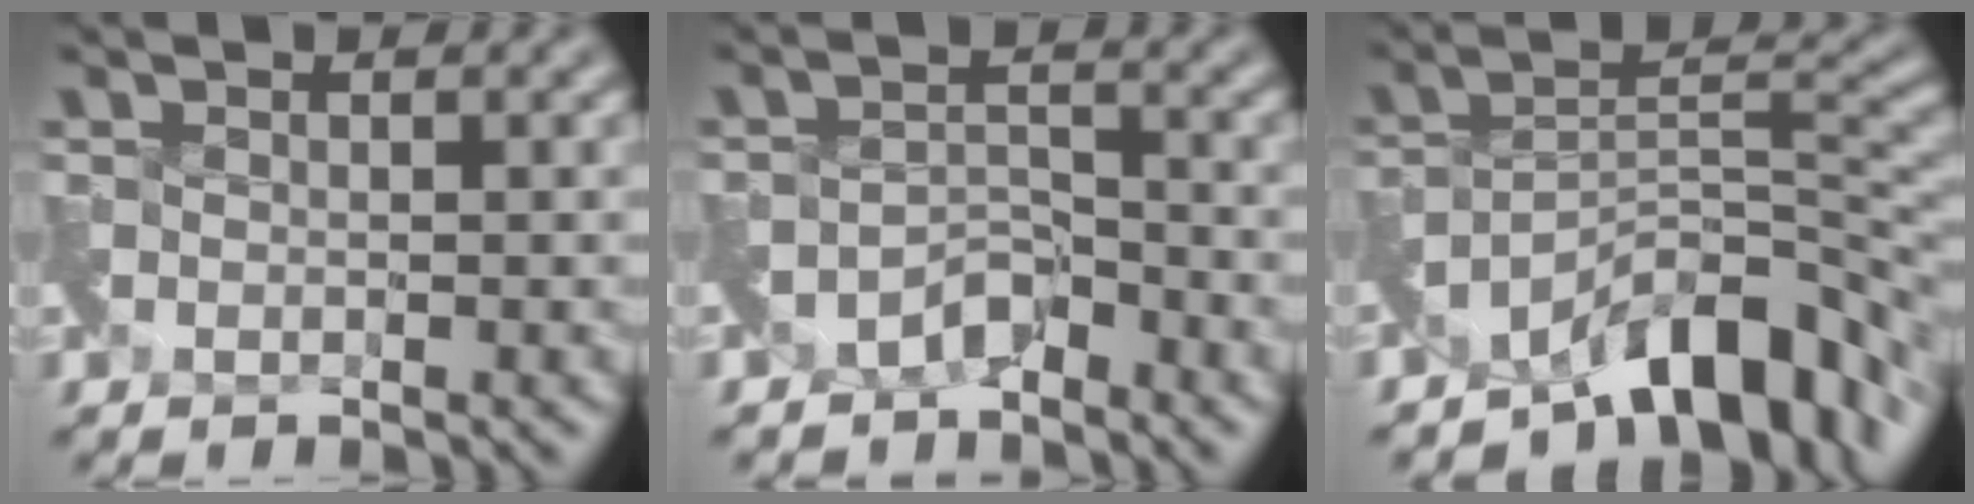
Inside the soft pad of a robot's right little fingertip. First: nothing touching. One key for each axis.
{"total": 2.2, "fx": -2.1, "fy": 0.4, "fz": 0.3, "tx": -0.007, "ty": 0.001, "tz": -0.040}
{"total": 8.7, "fx": -6.3, "fy": 2.3, "fz": 5.6, "tx": -0.067, "ty": 0.007, "tz": -0.114}